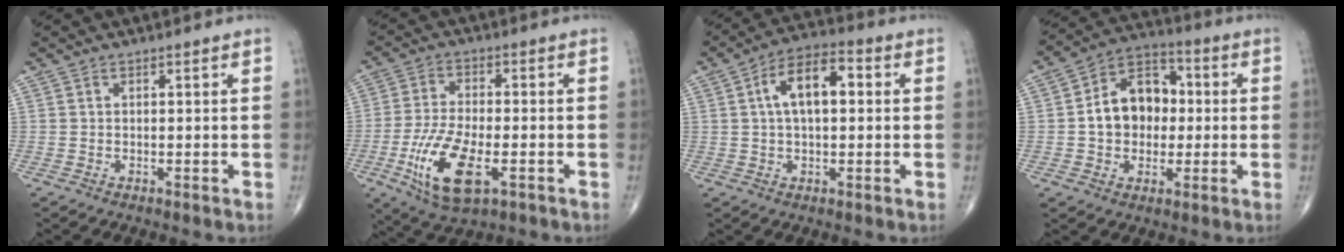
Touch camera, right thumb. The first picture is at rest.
{"total": 13.2, "force": [-4.5, 5.5, 11.1], "torque": [-0.226, 0.000, -0.077]}
{"total": 10.1, "force": [1.8, 5.1, 8.5], "torque": [-0.137, 0.021, 0.020]}
{"total": 12.8, "force": [0.2, 9.6, 8.5], "torque": [-0.100, 0.028, -0.006]}